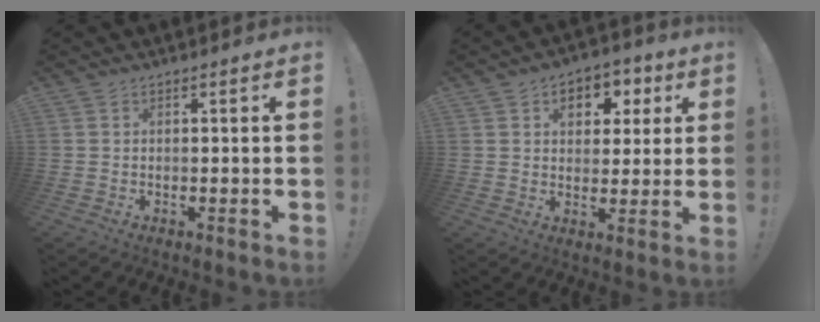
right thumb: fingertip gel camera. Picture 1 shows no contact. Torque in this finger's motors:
{"motor_torque": [0.07, 0.30, 0.37, 0.55, 0.00]}